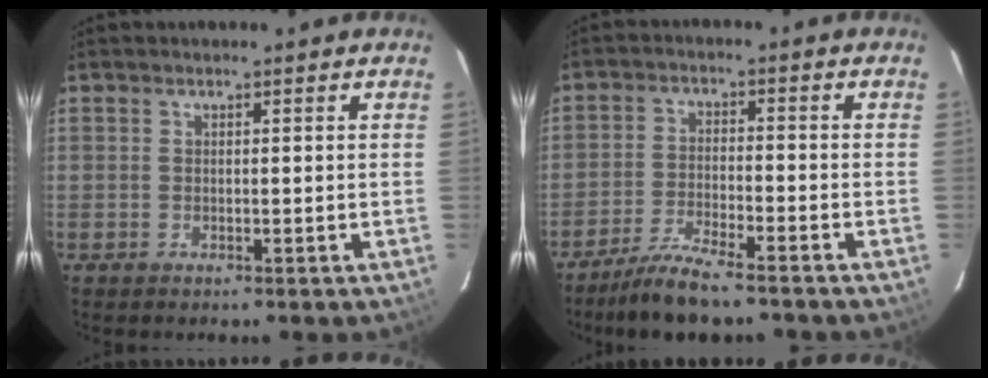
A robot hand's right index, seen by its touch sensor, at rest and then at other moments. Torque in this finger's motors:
{"motor_torque": [0.92, -0.87, 0.27, 0.07]}